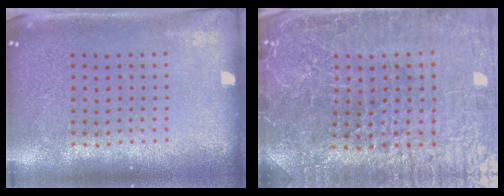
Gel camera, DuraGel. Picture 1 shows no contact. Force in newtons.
{"total": 5.7, "press": 5.3, "slide": 2.0}